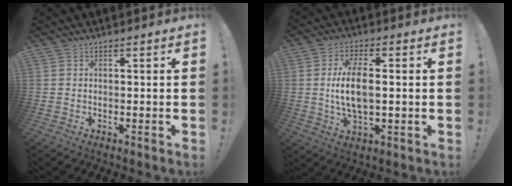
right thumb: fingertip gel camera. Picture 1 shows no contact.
{"total": 10.3, "force": [0.3, 4.4, 9.2], "torque": [-0.172, -0.005, 0.000]}